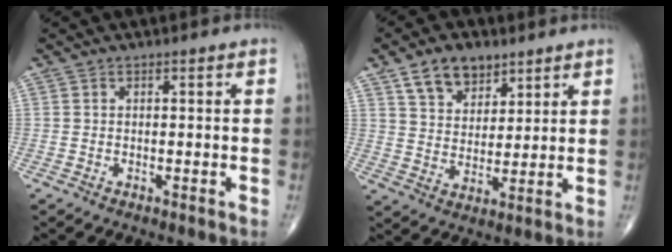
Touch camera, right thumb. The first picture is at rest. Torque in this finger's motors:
{"motor_torque": [-0.31, 1.91, 0.38, 0.31, 0.04]}